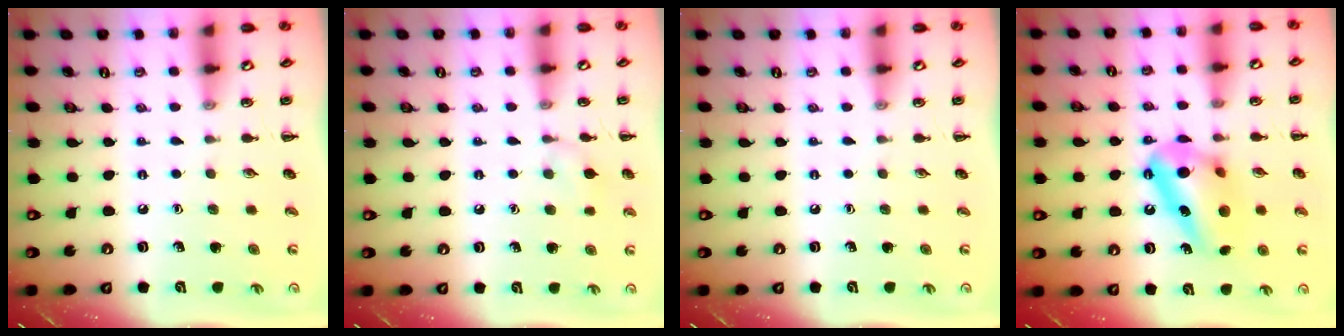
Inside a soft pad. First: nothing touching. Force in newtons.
{"total": 6.5, "press": 6.1, "slide": 2.2}
{"total": 0.0}
{"total": 13.1, "press": 13.1, "slide": 0.2}